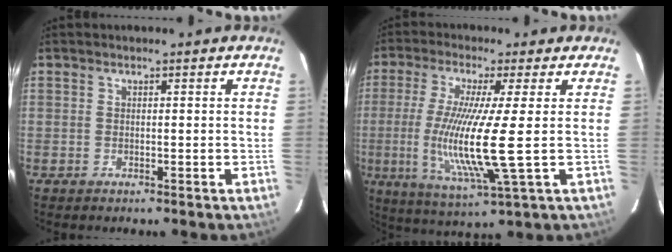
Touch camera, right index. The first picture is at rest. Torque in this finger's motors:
{"motor_torque": [1.41, -0.73, 1.05, 0.21]}